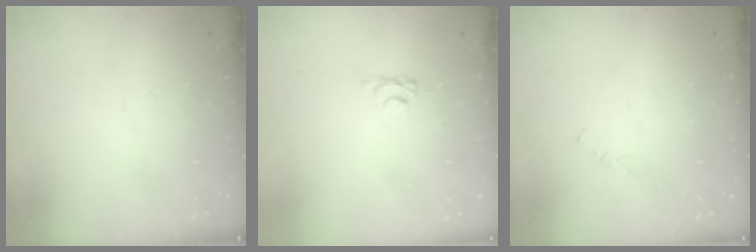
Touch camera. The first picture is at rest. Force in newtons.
{"total": 3.1, "press": 3.0, "slide": 0.5}
{"total": 1.2, "press": 1.2, "slide": 0.2}